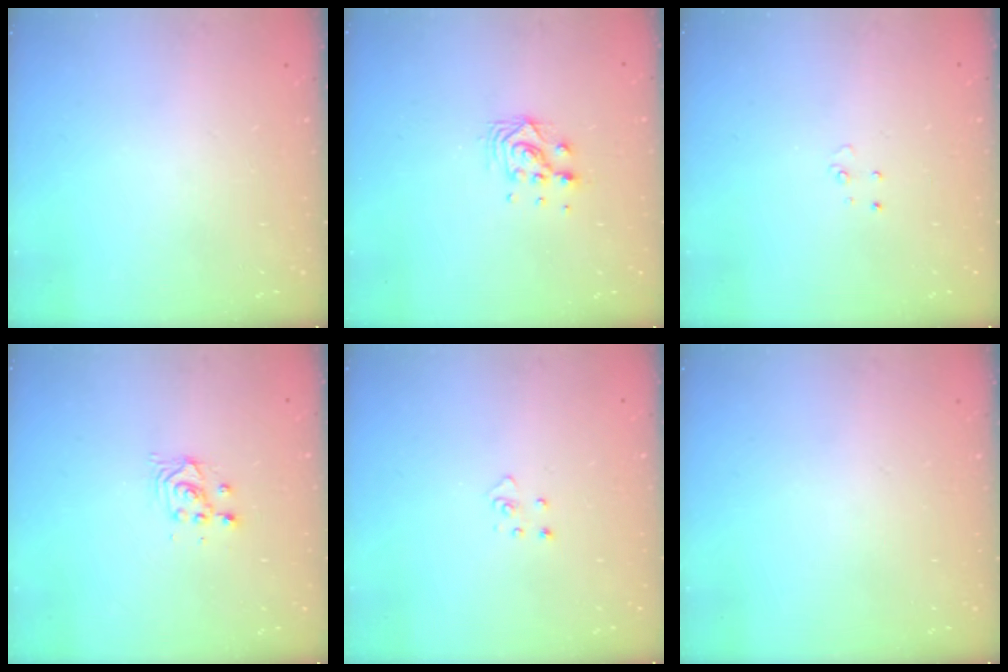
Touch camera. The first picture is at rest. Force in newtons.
{"total": 7.6, "press": 7.5, "slide": 0.5}
{"total": 2.7, "press": 2.7, "slide": 0.2}
{"total": 2.8, "press": 2.8, "slide": 0.1}
{"total": 3.2, "press": 3.2, "slide": 0.2}
{"total": 0.0}